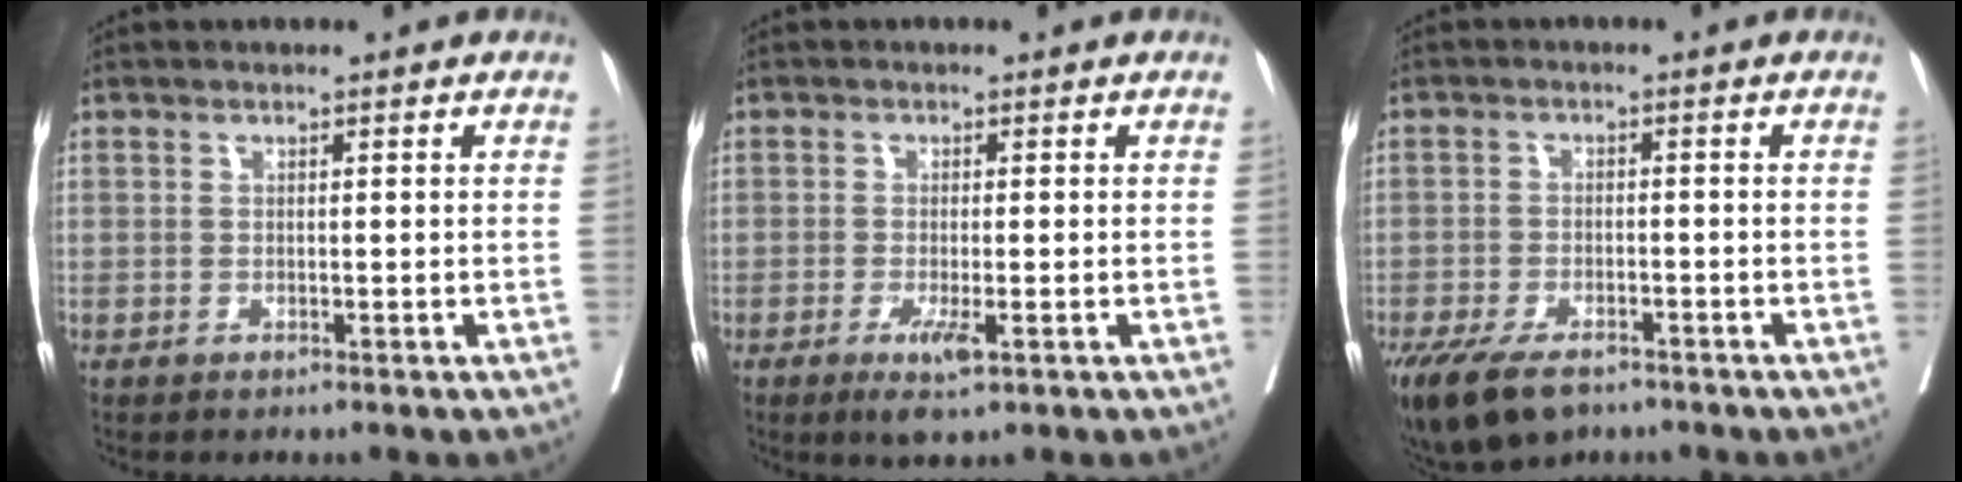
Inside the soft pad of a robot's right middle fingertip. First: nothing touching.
{"total": 3.5, "force": [-1.6, 0.5, 3.1], "torque": [-0.052, -0.008, -0.025]}
{"total": 9.8, "force": [-6.9, 4.2, 5.6], "torque": [-0.101, -0.012, -0.111]}